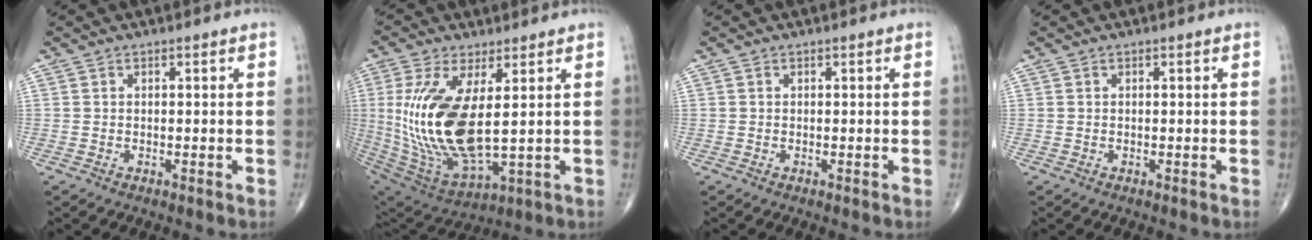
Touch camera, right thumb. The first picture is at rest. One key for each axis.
{"total": 19.7, "fx": 2.1, "fy": 7.8, "fz": 17.9, "tx": -0.385, "ty": -0.028, "tz": 0.058}
{"total": 0.0}
{"total": 0.0}